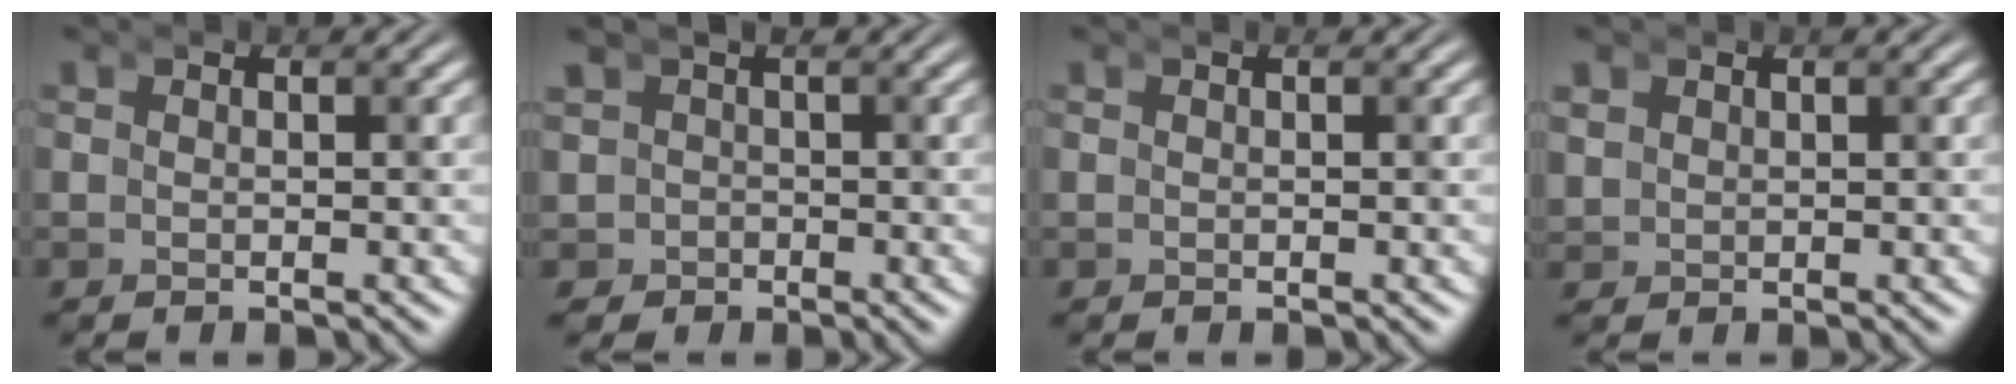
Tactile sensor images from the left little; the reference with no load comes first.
{"total": 4.3, "force": [-1.2, 4.0, 0.8], "torque": [-0.052, -0.023, -0.024]}
{"total": 0.0}
{"total": 1.4, "force": [0.7, 1.1, 0.5], "torque": [-0.025, -0.002, 0.020]}